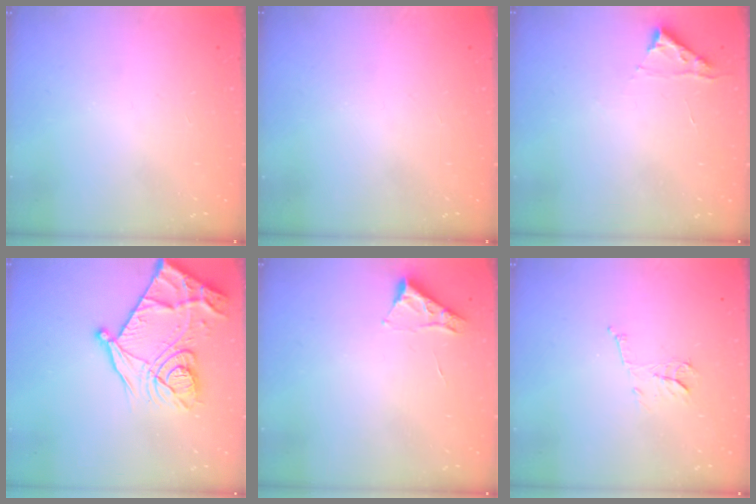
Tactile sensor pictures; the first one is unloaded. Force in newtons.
{"total": 0.0}
{"total": 2.8, "press": 2.8, "slide": 0.3}
{"total": 22.3, "press": 22.3, "slide": 0.4}
{"total": 3.4, "press": 3.3, "slide": 0.5}
{"total": 6.0, "press": 6.0, "slide": 0.5}